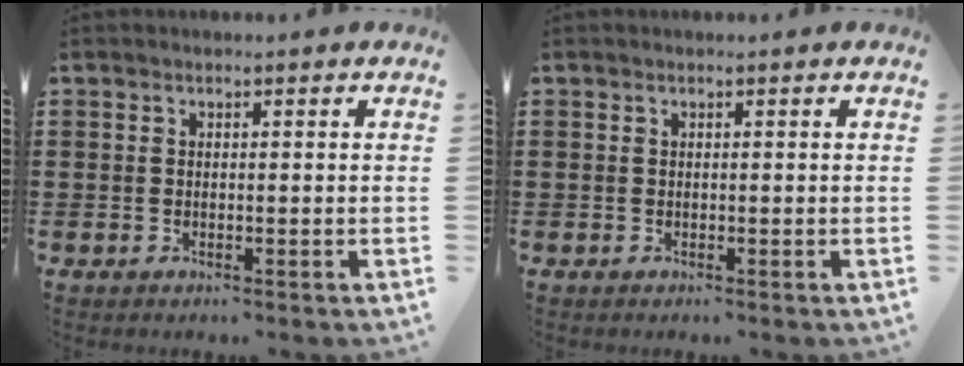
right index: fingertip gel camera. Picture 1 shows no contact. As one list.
[{"total": 0.0}]